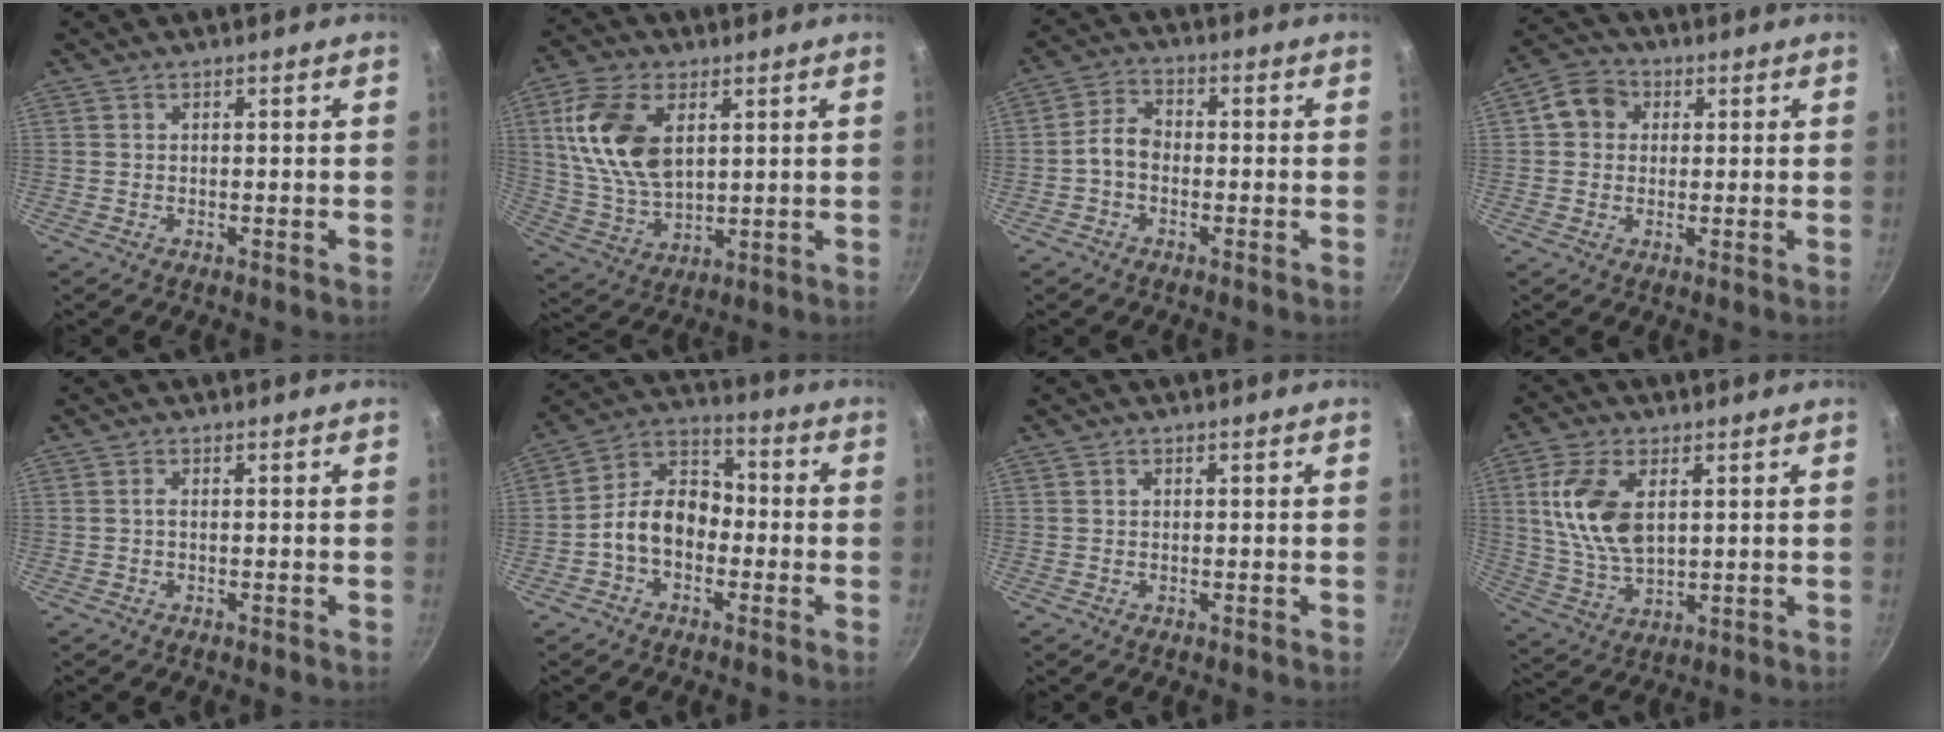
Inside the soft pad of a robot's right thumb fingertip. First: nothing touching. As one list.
[{"total": 15.7, "force": [4.4, 9.1, 11.9], "torque": [-0.216, -0.012, 0.094]}, {"total": 4.8, "force": [-1.2, 3.4, 3.2], "torque": [-0.051, 0.025, -0.034]}, {"total": 6.5, "force": [1.3, 5.7, 3.0], "torque": [-0.022, 0.012, 0.010]}, {"total": 0.9, "force": [-0.1, 0.4, 0.8], "torque": [-0.016, 0.004, -0.003]}, {"total": 10.8, "force": [-2.6, 7.7, 7.1], "torque": [-0.084, 0.046, -0.066]}, {"total": 0.6, "force": [0.1, 0.5, 0.3], "torque": [-0.004, 0.004, 0.001]}, {"total": 12.7, "force": [3.1, 7.1, 10.1], "torque": [-0.192, -0.015, 0.066]}]